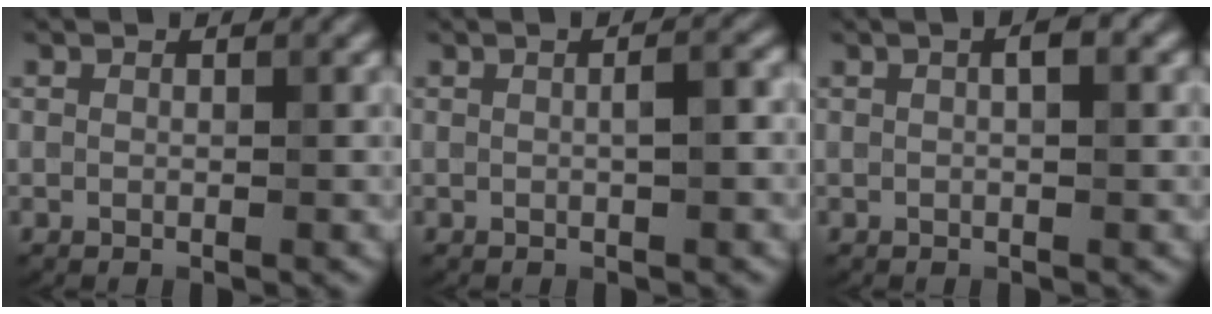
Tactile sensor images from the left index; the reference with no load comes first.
{"total": 1.9, "force": [0.0, 0.4, 1.8], "torque": [-0.027, 0.005, 0.001]}
{"total": 1.6, "force": [0.3, 0.3, 1.5], "torque": [-0.024, 0.004, 0.004]}